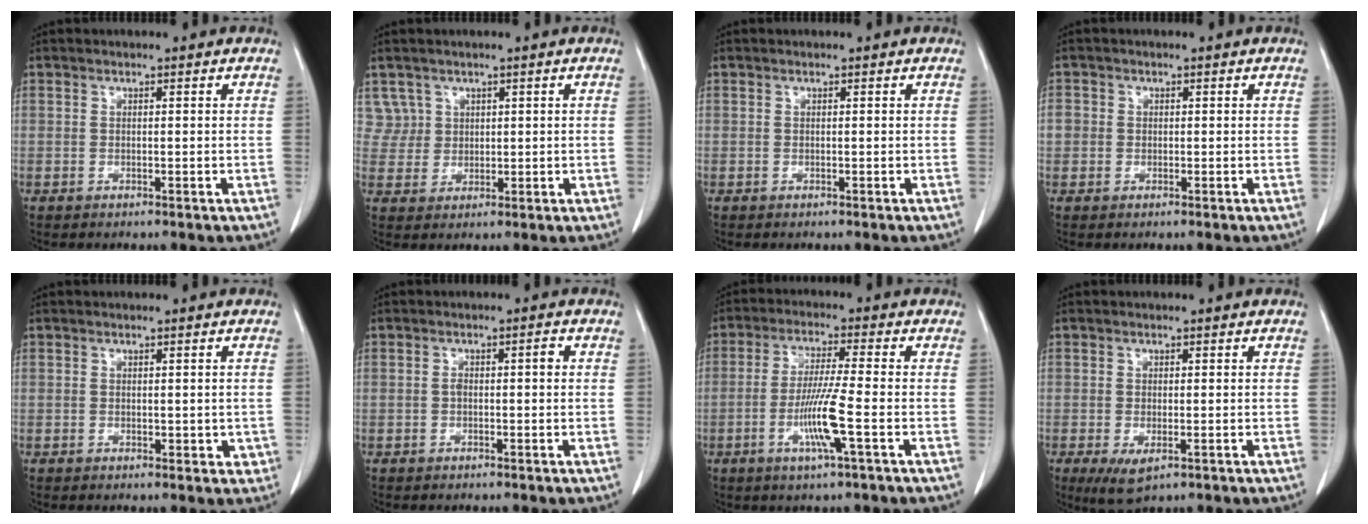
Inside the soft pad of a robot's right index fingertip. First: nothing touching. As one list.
[{"total": 3.7, "force": [2.0, 3.1, -0.5], "torque": [0.026, 0.008, 0.039]}, {"total": 0.0}, {"total": 2.5, "force": [0.0, 2.5, 0.6], "torque": [-0.008, 0.010, 0.002]}, {"total": 1.8, "force": [0.0, 1.3, 1.3], "torque": [-0.005, 0.000, 0.003]}, {"total": 1.7, "force": [0.0, 0.6, 1.6], "torque": [-0.024, 0.005, 0.001]}, {"total": 7.9, "force": [-2.5, -0.6, 7.4], "torque": [-0.143, -0.011, -0.049]}, {"total": 4.0, "force": [-1.7, 1.6, 3.3], "torque": [-0.061, -0.012, -0.017]}]